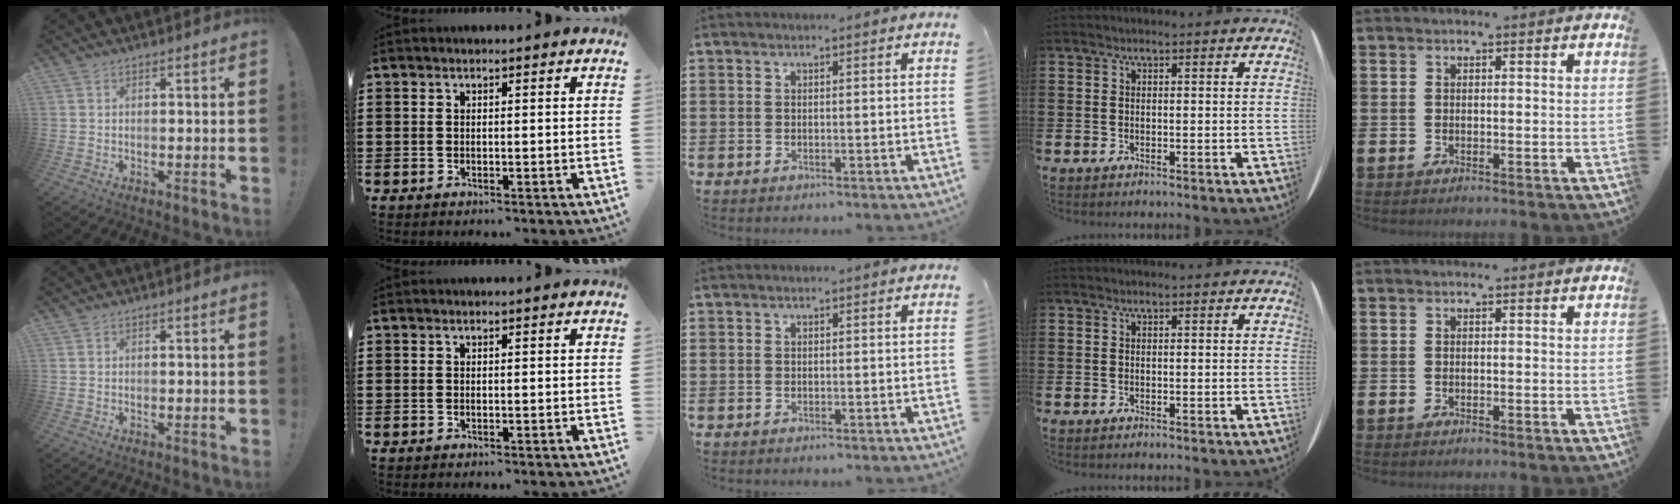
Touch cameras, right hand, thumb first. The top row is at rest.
{}